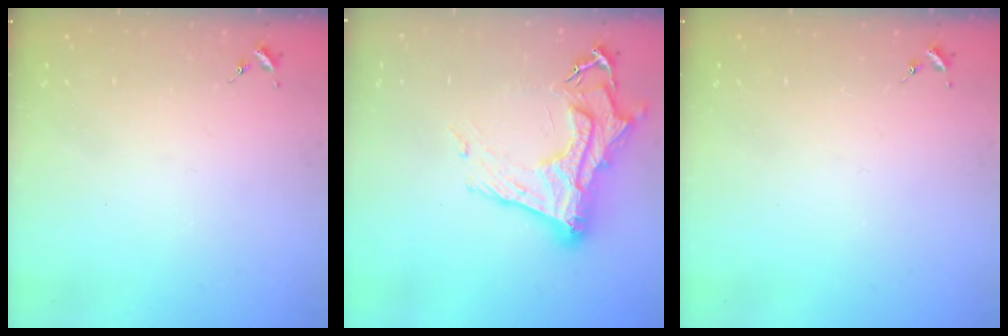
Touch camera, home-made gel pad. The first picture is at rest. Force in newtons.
{"total": 16.6, "press": 16.5, "slide": 1.4}
{"total": 0.0}